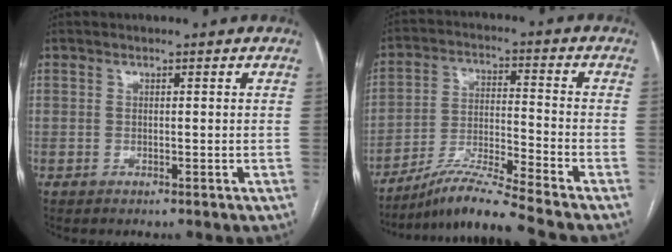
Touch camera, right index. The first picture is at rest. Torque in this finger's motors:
{"motor_torque": [-0.65, -0.60, 0.10, 0.01]}